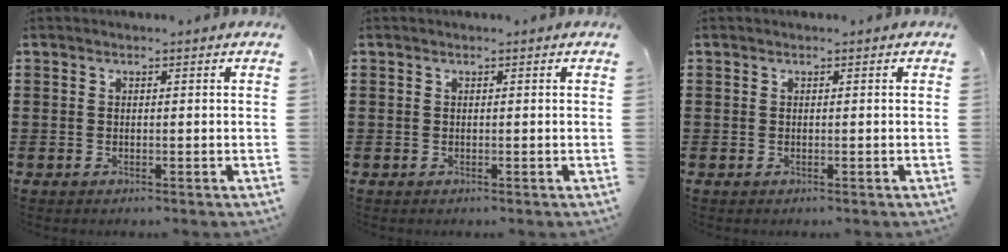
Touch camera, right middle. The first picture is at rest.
{"total": 0.0}
{"total": 0.0}